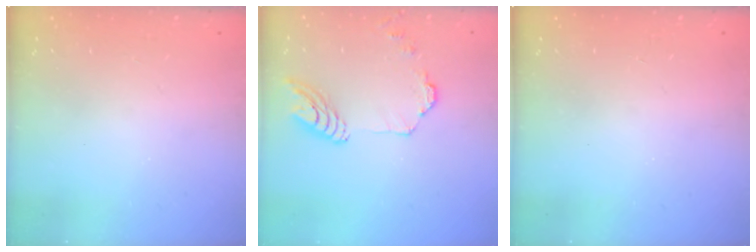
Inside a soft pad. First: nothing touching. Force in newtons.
{"total": 10.8, "press": 10.7, "slide": 1.1}
{"total": 0.0}